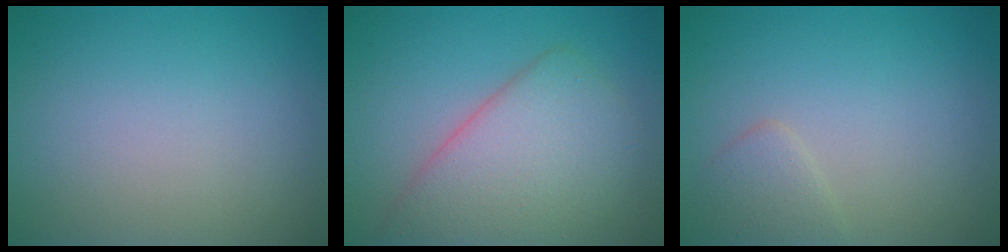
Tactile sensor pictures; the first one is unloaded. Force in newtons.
{"total": 6.7, "press": 6.7, "slide": 0.1}
{"total": 1.6, "press": 1.6, "slide": 0.1}